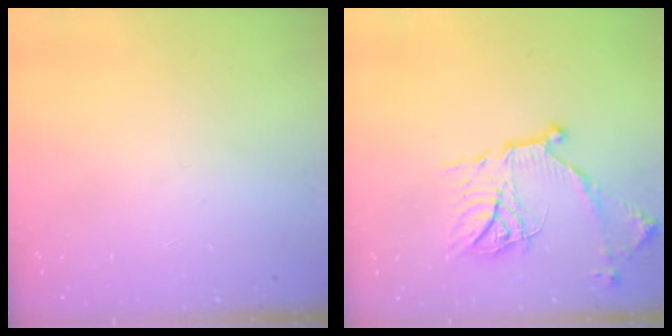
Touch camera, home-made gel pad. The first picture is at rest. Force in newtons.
{"total": 16.2, "press": 16.2, "slide": 0.4}